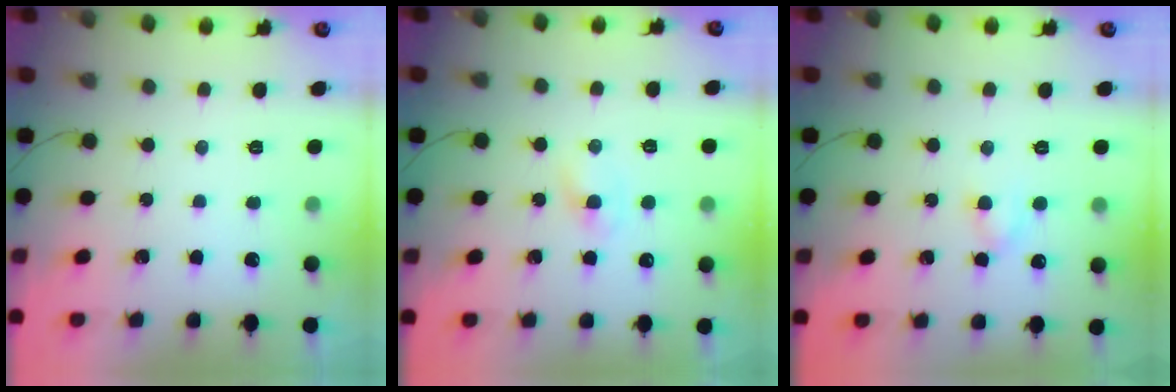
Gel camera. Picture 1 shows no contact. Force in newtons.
{"total": 1.8, "press": 1.5, "slide": 0.9}
{"total": 3.7, "press": 3.4, "slide": 1.4}